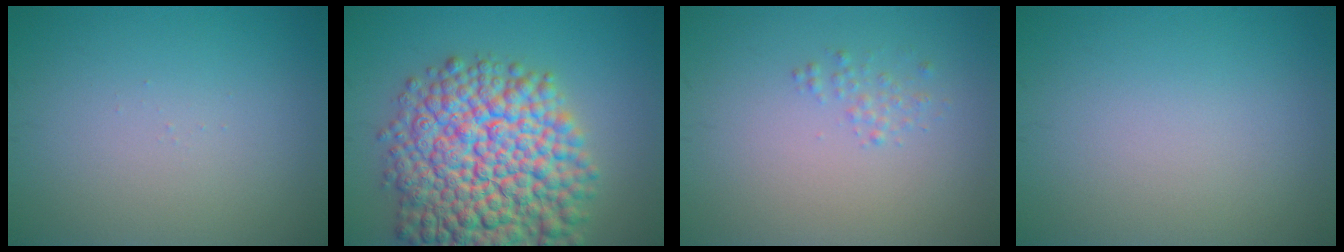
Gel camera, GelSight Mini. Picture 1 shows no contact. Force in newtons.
{"total": 14.5, "press": 14.5, "slide": 0.5}
{"total": 0.9, "press": 0.9, "slide": 0.0}
{"total": 0.0}